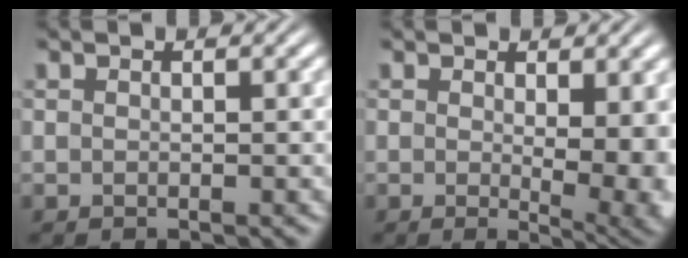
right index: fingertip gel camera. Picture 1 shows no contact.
{"total": 4.9, "force": [-0.2, 1.5, 4.7], "torque": [-0.055, -0.019, 0.001]}